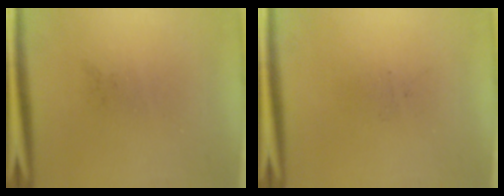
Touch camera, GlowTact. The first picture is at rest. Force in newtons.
{"total": 0.0}